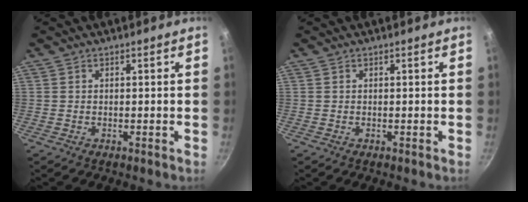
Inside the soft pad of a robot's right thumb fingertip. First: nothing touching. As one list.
[{"total": 0.0}]